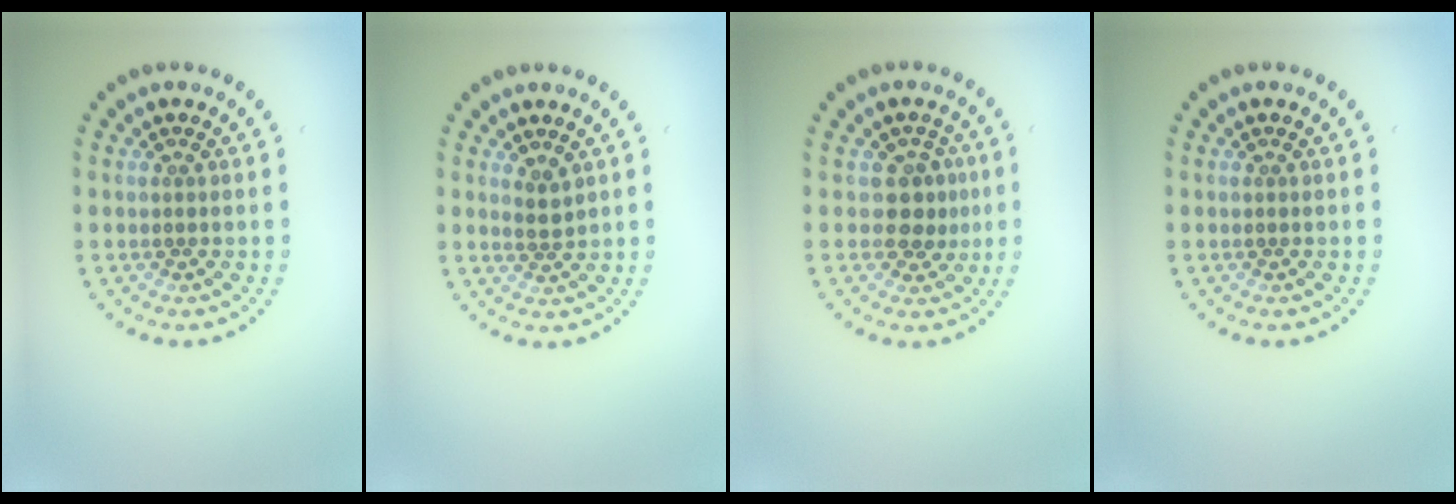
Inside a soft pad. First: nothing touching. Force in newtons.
{"total": 1.2, "press": 1.1, "slide": 0.5}
{"total": 2.5, "press": 2.2, "slide": 1.1}
{"total": 0.0}